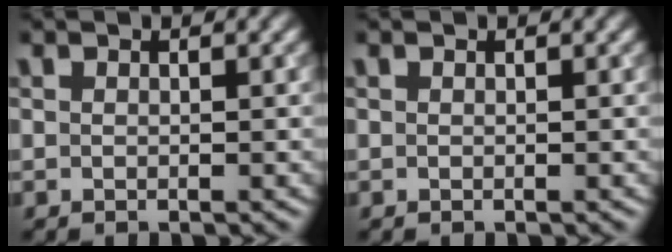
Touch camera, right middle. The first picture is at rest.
{"total": 0.0}